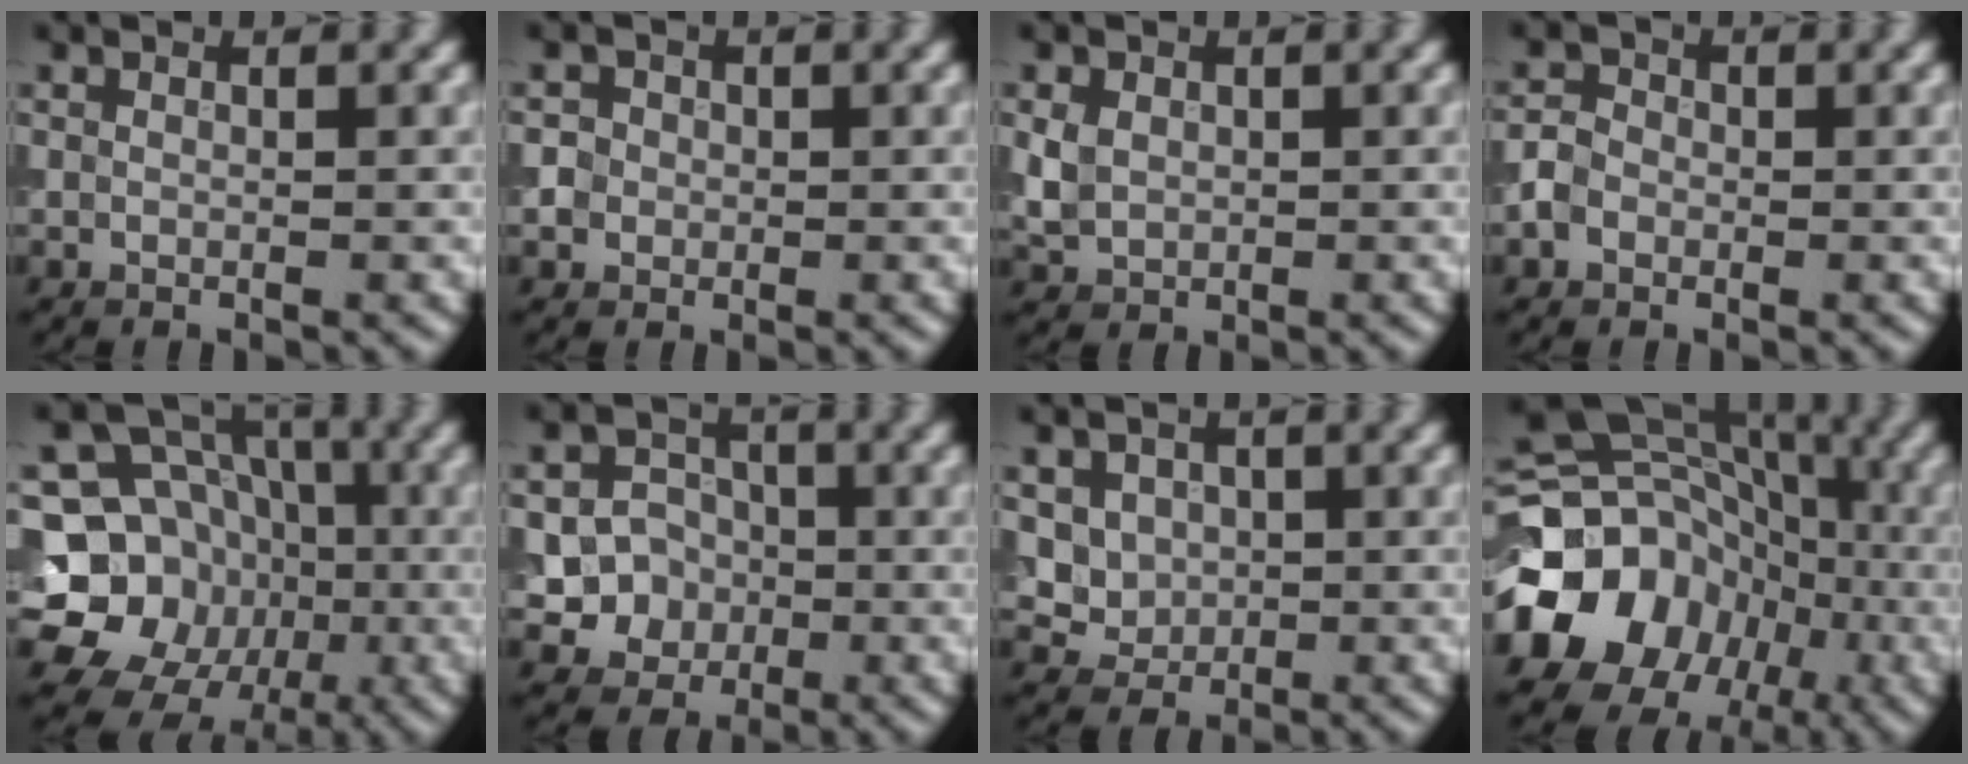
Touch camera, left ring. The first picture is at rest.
{"total": 2.3, "force": [0.2, 2.2, 0.7], "torque": [0.009, 0.010, -0.007]}
{"total": 2.2, "force": [0.3, 1.8, 1.2], "torque": [-0.024, -0.001, 0.006]}
{"total": 1.8, "force": [-0.7, 1.5, 0.7], "torque": [-0.010, 0.003, -0.020]}
{"total": 12.6, "force": [-2.5, 11.1, 5.4], "torque": [-0.085, -0.012, -0.068]}
{"total": 6.2, "force": [-1.0, 5.8, 1.8], "torque": [-0.014, 0.012, -0.040]}
{"total": 3.8, "force": [1.0, 3.4, 1.5], "torque": [-0.033, -0.007, 0.023]}
{"total": 18.6, "force": [-5.8, 16.2, 7.1], "torque": [-0.142, -0.030, -0.122]}